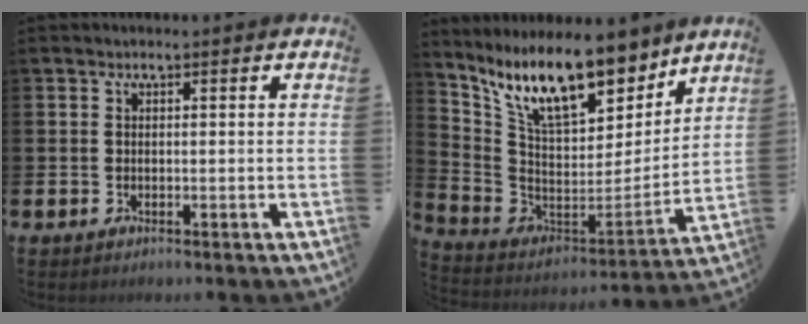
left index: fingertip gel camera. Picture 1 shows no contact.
{"total": 13.8, "force": [10.5, 4.9, 7.5], "torque": [-0.169, -0.060, 0.188]}